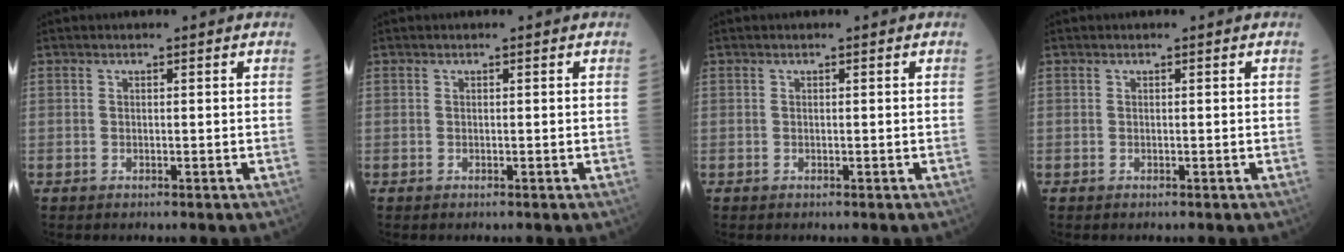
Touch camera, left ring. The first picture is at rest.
{"total": 0.0}
{"total": 0.0}
{"total": 0.0}